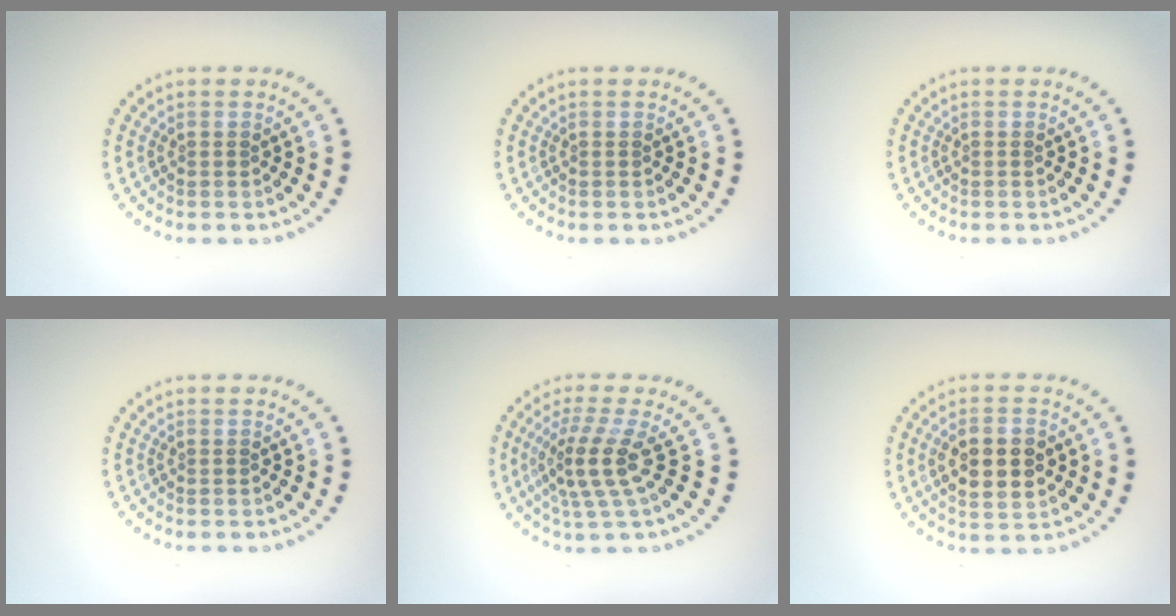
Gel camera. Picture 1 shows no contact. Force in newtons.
{"total": 0.0}
{"total": 0.0}
{"total": 0.0}
{"total": 3.8, "press": 2.7, "slide": 2.6}
{"total": 4.3, "press": 4.3, "slide": 0.3}